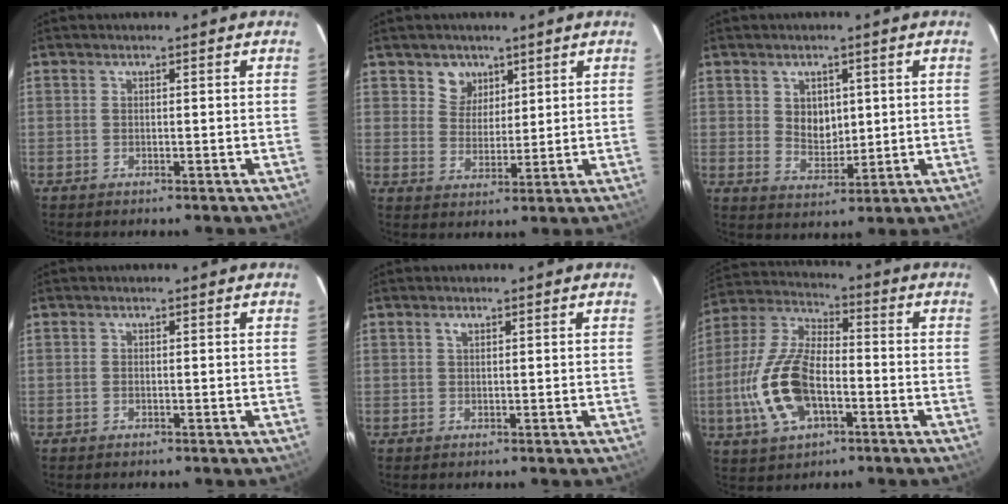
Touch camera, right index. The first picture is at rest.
{"total": 5.1, "force": [3.1, 4.1, 0.8], "torque": [-0.006, 0.009, 0.059]}
{"total": 5.4, "force": [1.4, 4.1, 3.2], "torque": [-0.051, 0.001, 0.033]}
{"total": 0.0}
{"total": 1.0, "force": [0.6, 0.5, 0.7], "torque": [-0.013, 0.004, 0.010]}
{"total": 15.9, "force": [-4.3, 7.8, 13.2], "torque": [-0.294, 0.001, -0.080]}